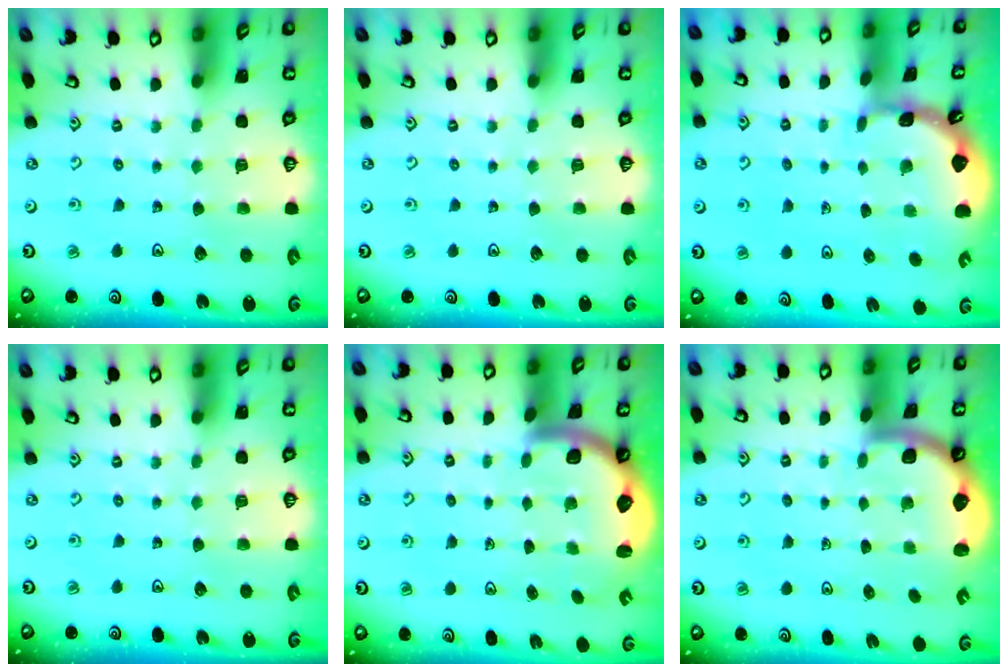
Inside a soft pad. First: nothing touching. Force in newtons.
{"total": 0.0}
{"total": 1.6, "press": 1.6, "slide": 0.1}
{"total": 0.0}
{"total": 2.8, "press": 2.8, "slide": 0.5}
{"total": 1.9, "press": 1.8, "slide": 0.3}